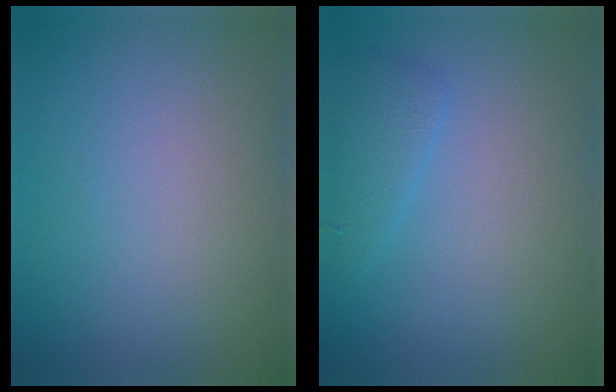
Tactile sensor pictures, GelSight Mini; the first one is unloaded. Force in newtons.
{"total": 1.9, "press": 1.9, "slide": 0.1}